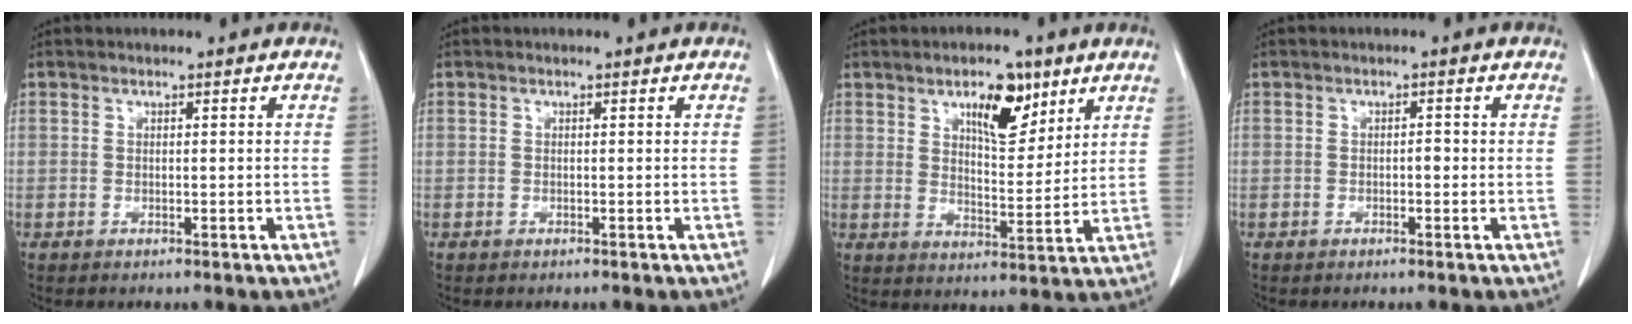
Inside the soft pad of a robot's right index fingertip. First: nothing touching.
{"total": 0.0}
{"total": 8.6, "force": [5.0, 3.3, 6.2], "torque": [-0.097, 0.003, 0.082]}
{"total": 0.8, "force": [-0.2, 0.3, 0.7], "torque": [-0.009, 0.003, -0.005]}